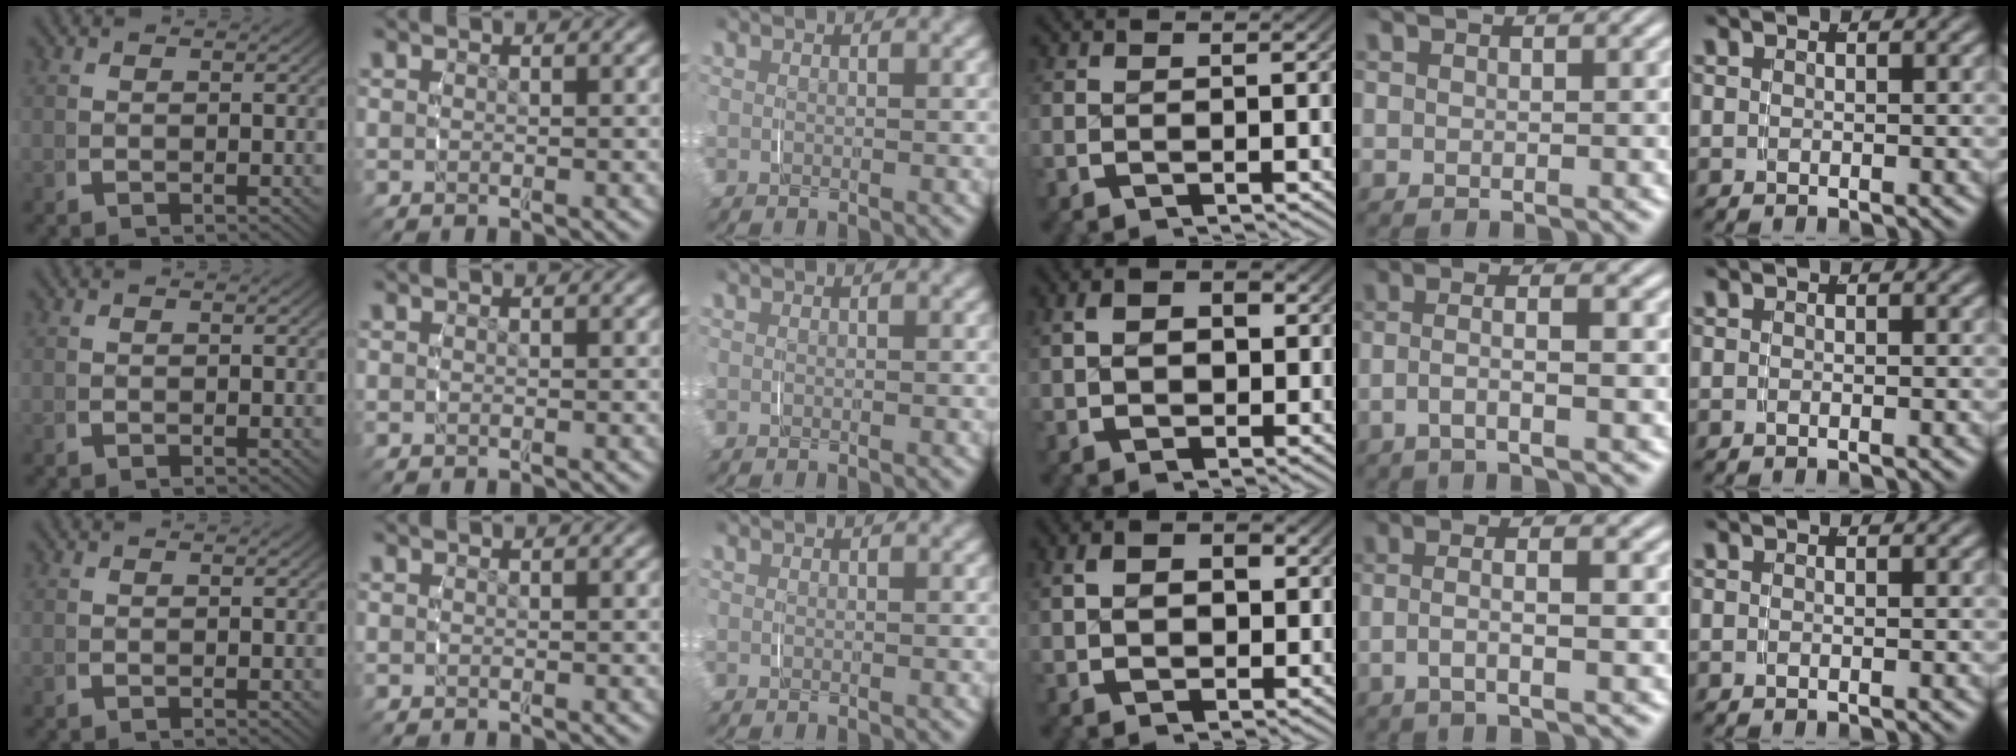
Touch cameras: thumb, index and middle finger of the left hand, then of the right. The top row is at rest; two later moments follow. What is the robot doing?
{"motion": "grasp_and_lifting", "object": "scarf"}